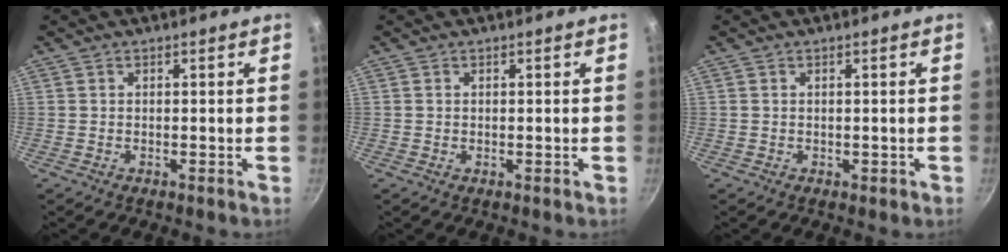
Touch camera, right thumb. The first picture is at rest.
{"total": 0.0}
{"total": 0.6, "force": [0.0, 0.5, 0.4], "torque": [0.001, 0.001, 0.000]}